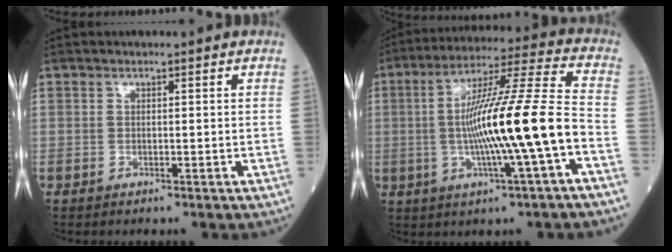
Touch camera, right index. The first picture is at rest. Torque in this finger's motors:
{"motor_torque": [2.08, -0.06, 0.88, 0.21]}